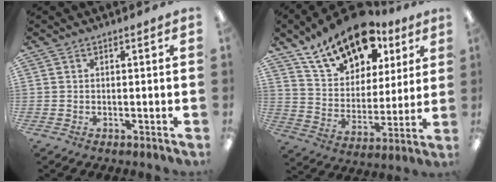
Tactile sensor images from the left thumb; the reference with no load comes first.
{"total": 17.2, "force": [12.7, 8.8, 7.6], "torque": [-0.140, -0.073, 0.229]}